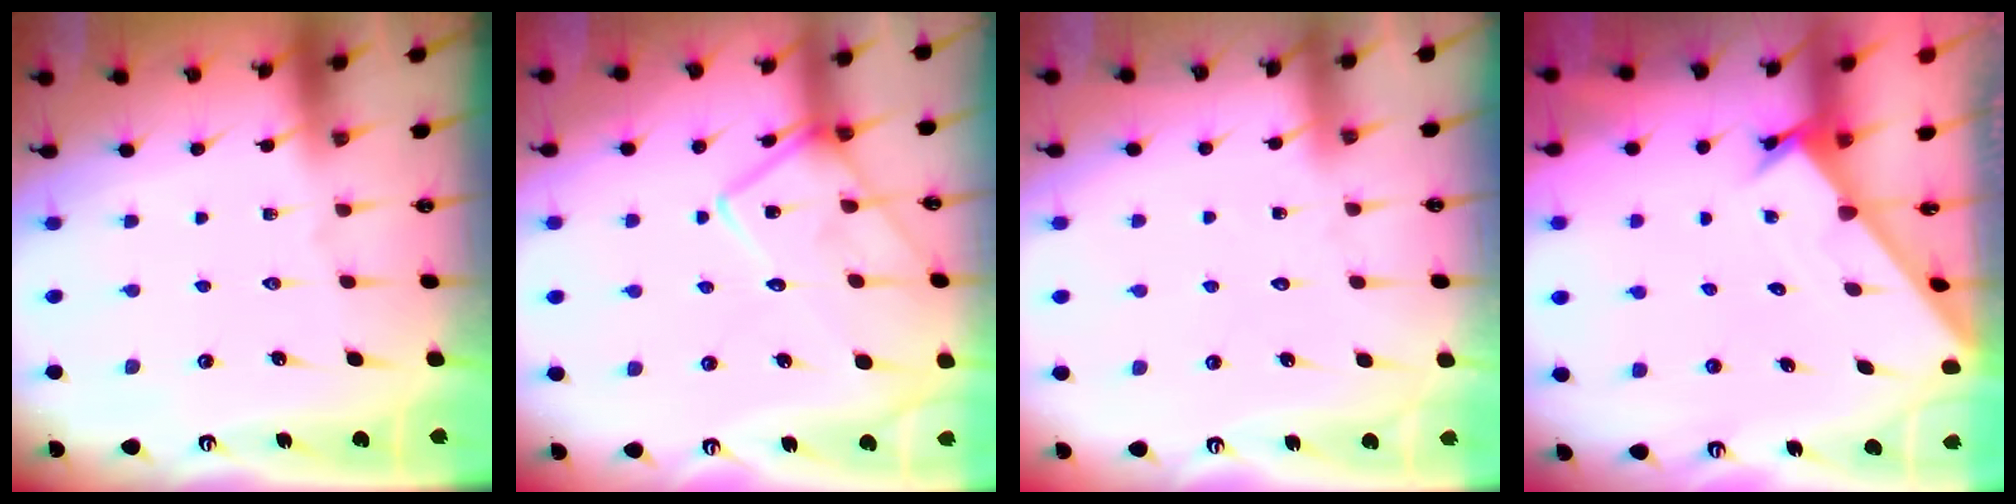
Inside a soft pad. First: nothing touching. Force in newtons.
{"total": 14.8, "press": 14.8, "slide": 1.0}
{"total": 4.3, "press": 4.3, "slide": 0.4}
{"total": 1.8, "press": 1.8, "slide": 0.1}